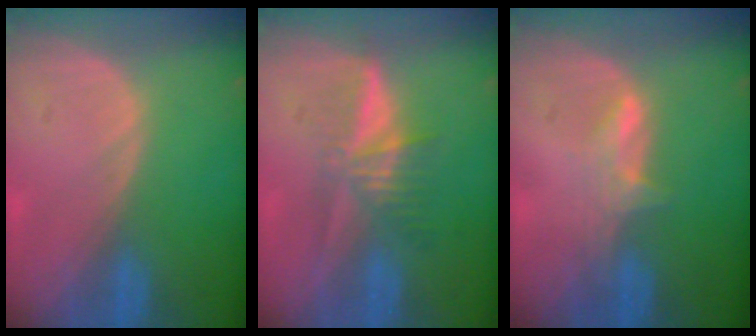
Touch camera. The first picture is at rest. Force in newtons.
{"total": 5.3, "press": 5.2, "slide": 1.1}
{"total": 2.8, "press": 2.8, "slide": 0.4}